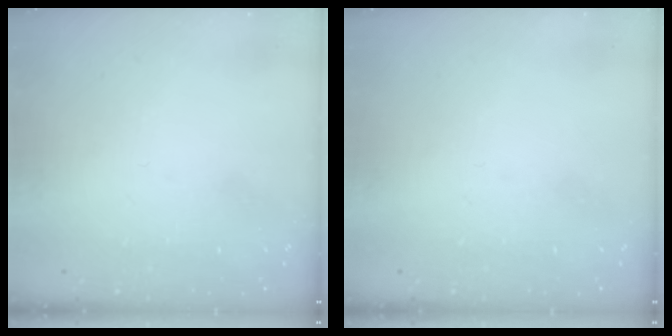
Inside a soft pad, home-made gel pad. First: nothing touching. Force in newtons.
{"total": 0.0}